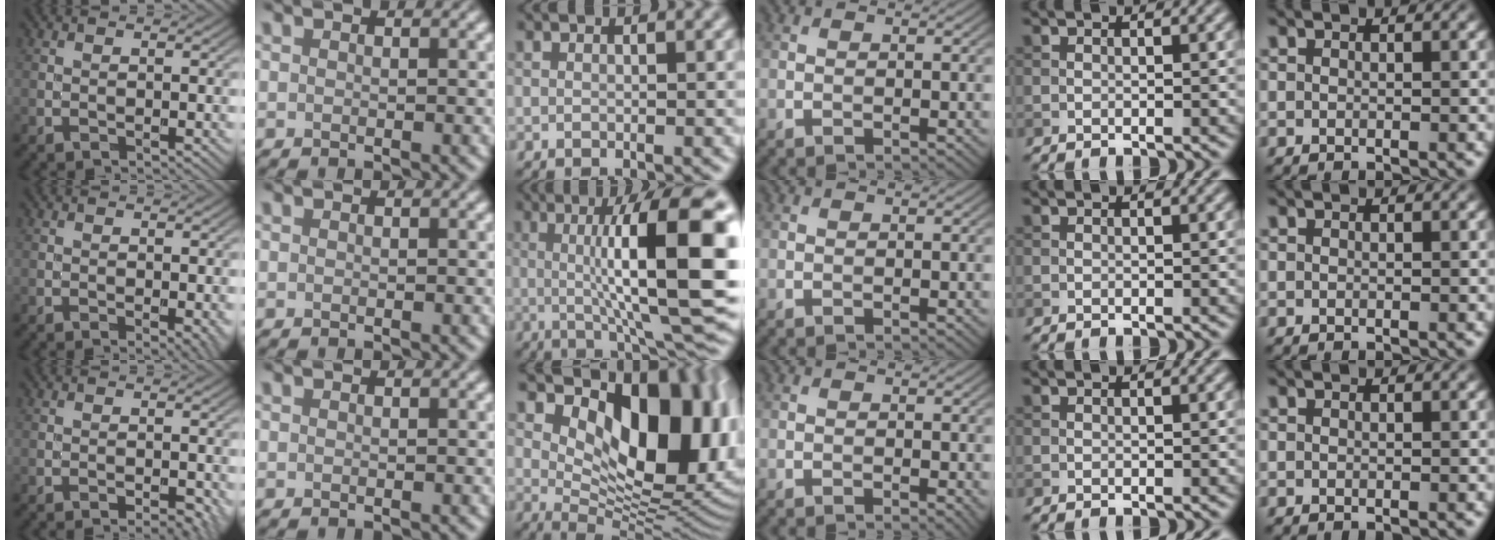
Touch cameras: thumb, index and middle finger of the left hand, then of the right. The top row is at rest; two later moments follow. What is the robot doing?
{"motion": "screw", "object": "dispenser bottle"}